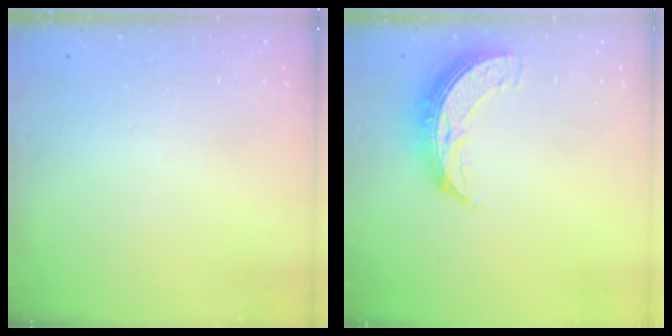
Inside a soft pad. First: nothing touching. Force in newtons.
{"total": 8.7, "press": 8.6, "slide": 0.9}